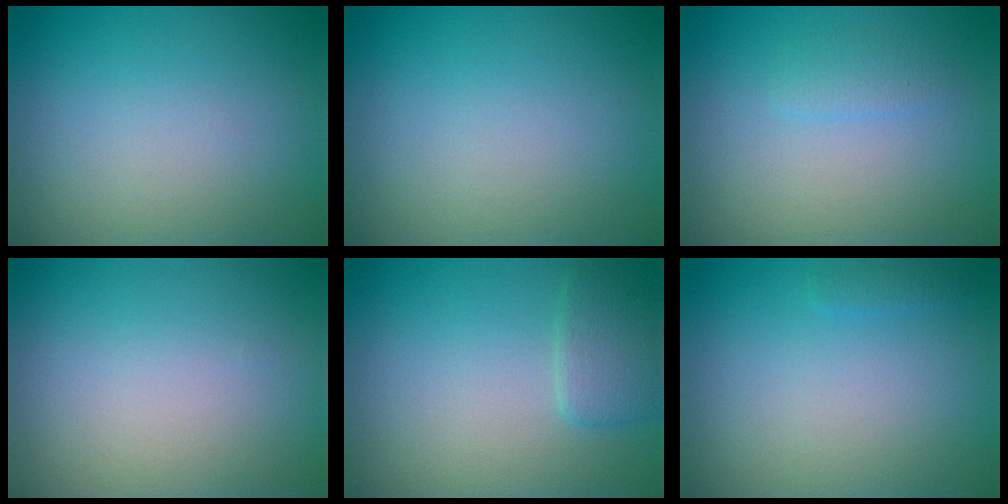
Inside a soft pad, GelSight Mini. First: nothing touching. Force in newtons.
{"total": 0.0}
{"total": 1.1, "press": 1.1, "slide": 0.1}
{"total": 0.0}
{"total": 1.9, "press": 1.9, "slide": 0.1}
{"total": 0.7, "press": 0.7, "slide": 0.1}